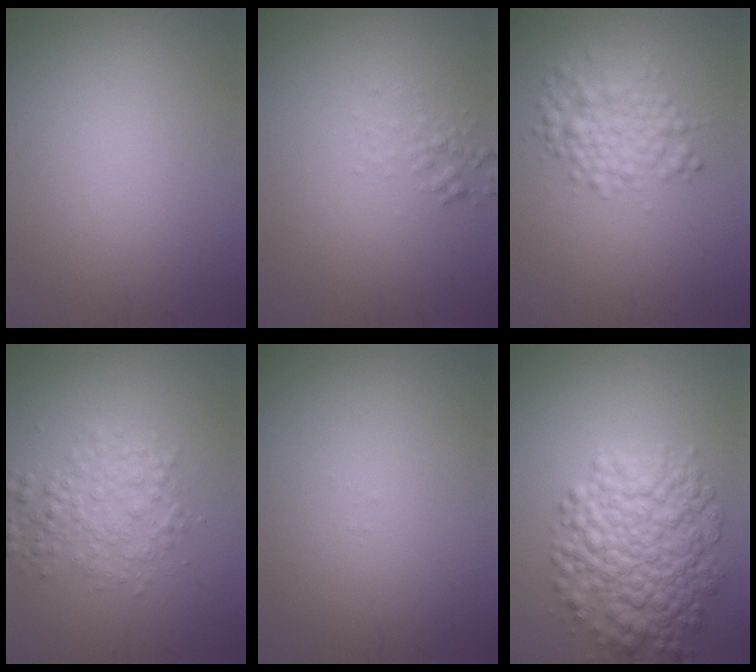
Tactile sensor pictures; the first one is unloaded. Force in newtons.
{"total": 1.3, "press": 1.3, "slide": 0.0}
{"total": 3.7, "press": 3.7, "slide": 0.1}
{"total": 3.2, "press": 3.2, "slide": 0.1}
{"total": 0.0}
{"total": 8.0, "press": 8.0, "slide": 0.2}